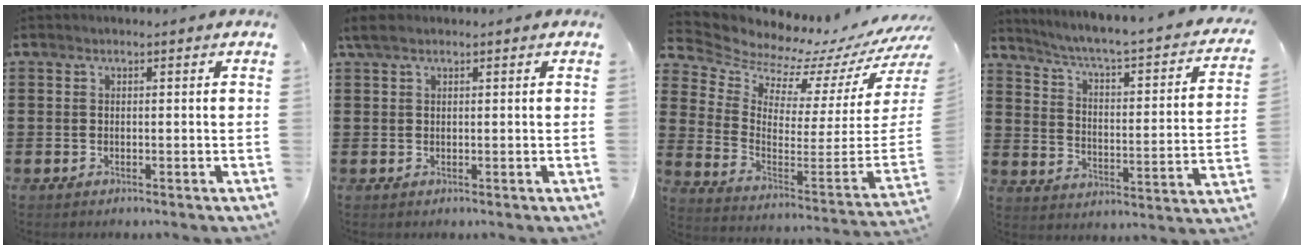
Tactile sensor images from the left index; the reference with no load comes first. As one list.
[{"total": 1.7, "force": [0.8, 0.8, 1.3], "torque": [-0.035, 0.002, 0.012]}, {"total": 4.3, "force": [4.2, 0.9, 0.3], "torque": [-0.034, -0.072, 0.062]}, {"total": 3.3, "force": [2.5, 0.0, 2.2], "torque": [-0.059, -0.034, 0.028]}]